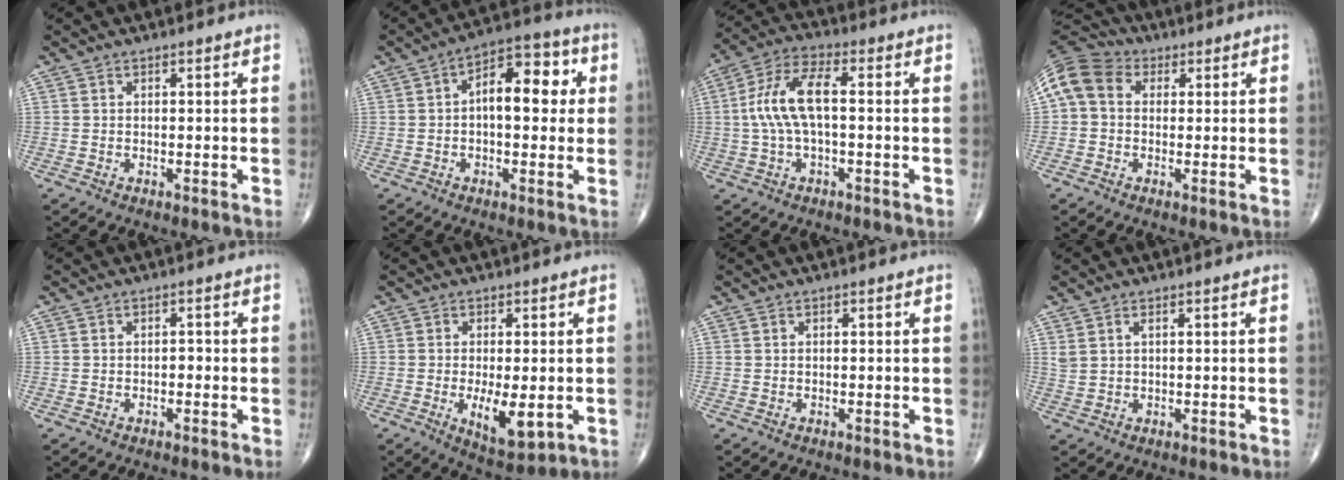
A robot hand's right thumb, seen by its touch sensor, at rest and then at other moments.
{"total": 11.2, "force": [1.3, 5.9, 9.4], "torque": [-0.109, 0.027, 0.010]}
{"total": 10.2, "force": [0.2, 4.1, 9.4], "torque": [-0.208, 0.032, 0.001]}
{"total": 9.3, "force": [1.6, 7.4, 5.5], "torque": [-0.104, 0.028, 0.015]}
{"total": 0.9, "force": [-0.3, 0.5, 0.6], "torque": [-0.003, 0.003, -0.009]}
{"total": 7.9, "force": [-1.5, 3.1, 7.1], "torque": [-0.111, -0.019, -0.015]}
{"total": 0.0}
{"total": 1.9, "force": [1.1, 0.7, 1.4], "torque": [-0.037, 0.001, 0.029]}